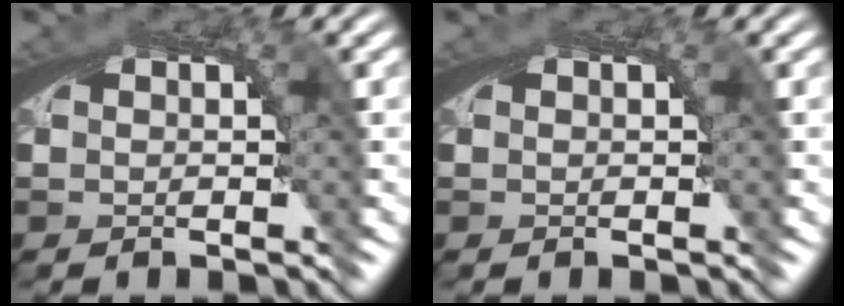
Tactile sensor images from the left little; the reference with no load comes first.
{"total": 0.0}